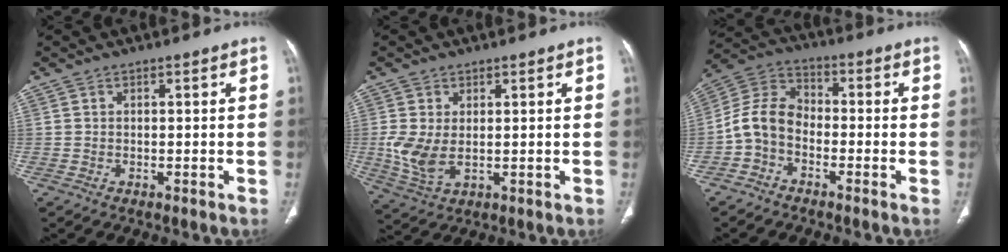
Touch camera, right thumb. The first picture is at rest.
{"total": 6.4, "force": [0.4, 3.8, 5.2], "torque": [-0.114, -0.010, 0.018]}
{"total": 8.0, "force": [-2.7, 5.7, 5.0], "torque": [-0.090, 0.040, -0.070]}